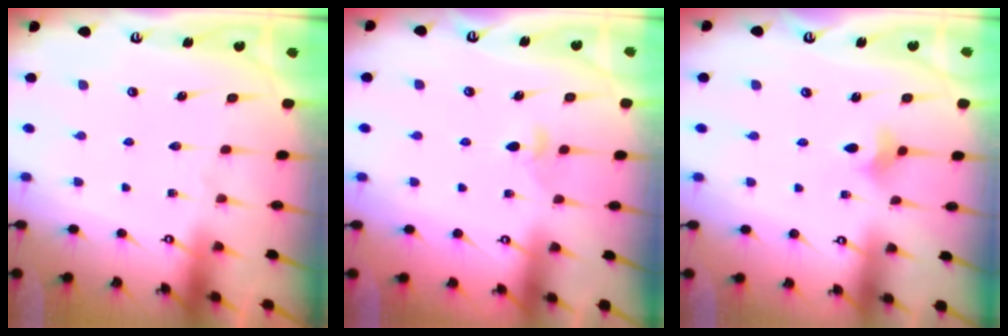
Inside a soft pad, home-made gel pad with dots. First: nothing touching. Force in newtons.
{"total": 3.8, "press": 3.7, "slide": 0.8}
{"total": 3.0, "press": 2.9, "slide": 0.5}